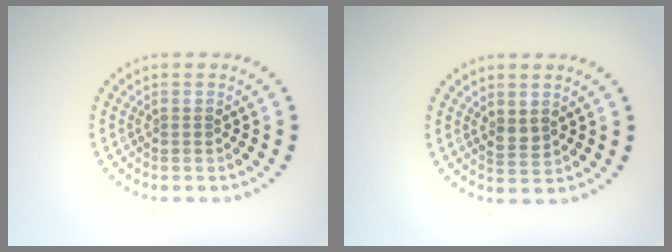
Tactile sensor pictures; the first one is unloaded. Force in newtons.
{"total": 1.4, "press": 1.3, "slide": 0.5}